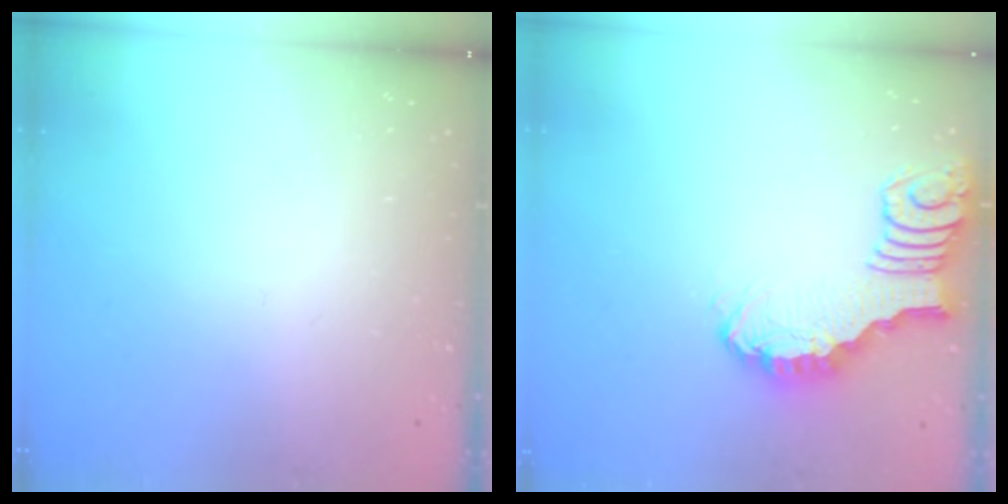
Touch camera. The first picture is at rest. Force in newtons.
{"total": 2.7, "press": 2.7, "slide": 0.4}